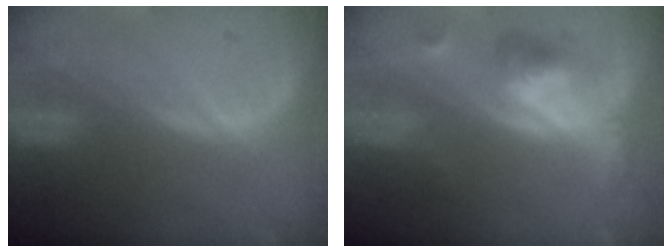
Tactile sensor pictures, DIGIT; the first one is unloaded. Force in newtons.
{"total": 6.2, "press": 5.5, "slide": 2.8}